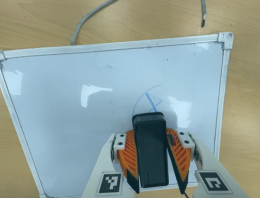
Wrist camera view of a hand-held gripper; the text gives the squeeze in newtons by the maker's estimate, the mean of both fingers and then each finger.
{"total": 17.4, "left": 17.5, "right": 17.3}